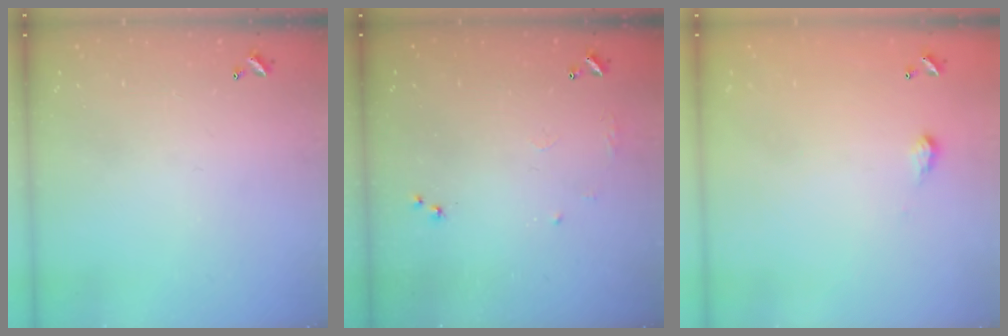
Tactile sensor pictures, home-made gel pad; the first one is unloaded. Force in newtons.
{"total": 6.4, "press": 6.3, "slide": 1.0}
{"total": 2.0, "press": 2.0, "slide": 0.3}